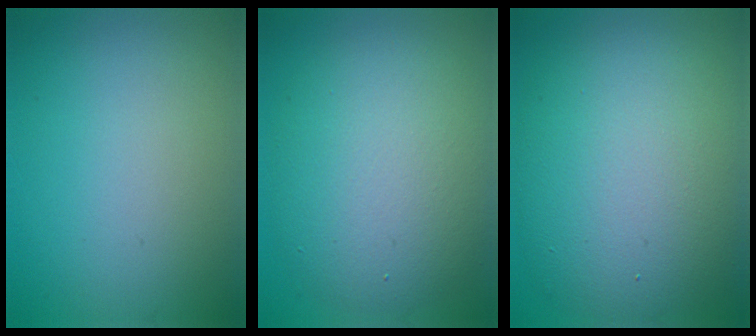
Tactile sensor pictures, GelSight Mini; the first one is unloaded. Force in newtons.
{"total": 8.3, "press": 8.3, "slide": 0.3}
{"total": 12.4, "press": 12.4, "slide": 0.7}